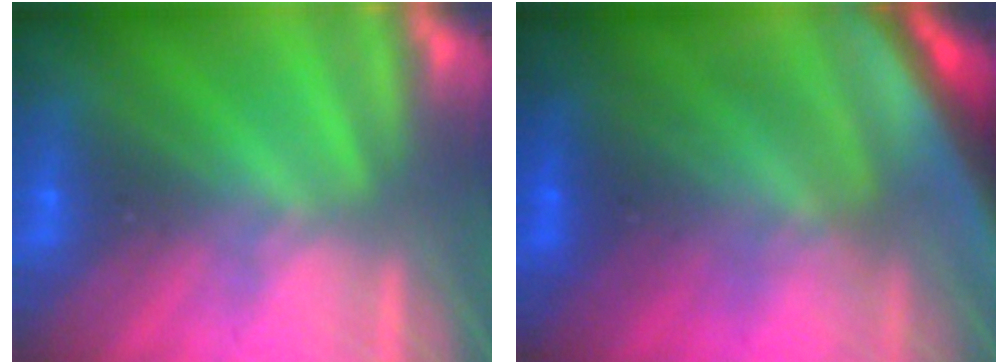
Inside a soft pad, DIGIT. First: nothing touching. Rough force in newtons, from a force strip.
{"total": 5.7}